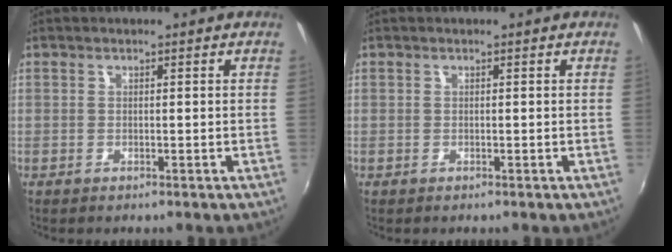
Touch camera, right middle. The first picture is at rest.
{"total": 0.0}